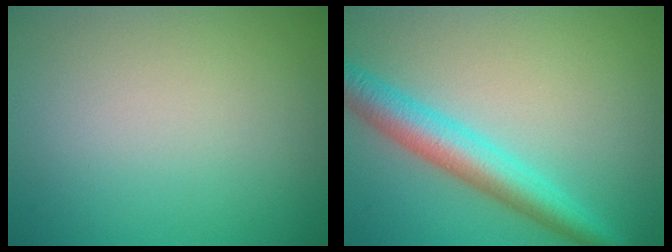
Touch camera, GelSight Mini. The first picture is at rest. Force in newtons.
{"total": 5.3, "press": 5.3, "slide": 0.2}